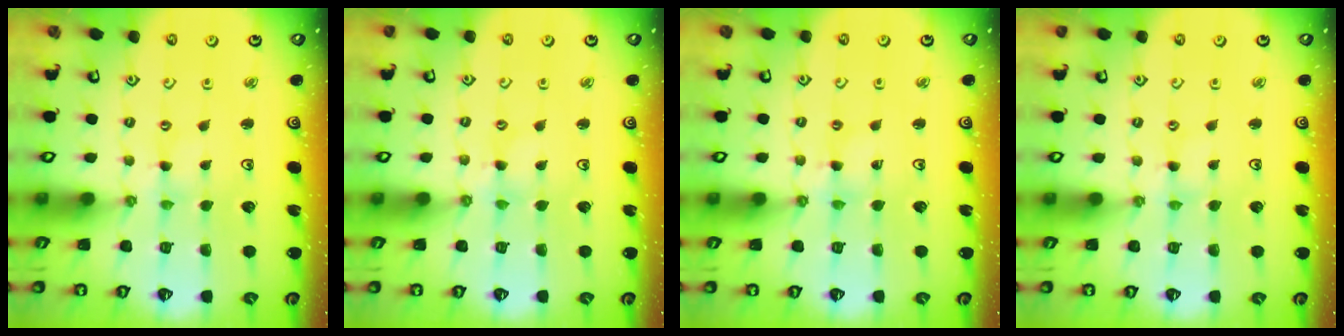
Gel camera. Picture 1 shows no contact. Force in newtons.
{"total": 1.2, "press": 1.2, "slide": 0.3}
{"total": 2.6, "press": 2.6, "slide": 0.4}
{"total": 1.1, "press": 1.0, "slide": 0.1}